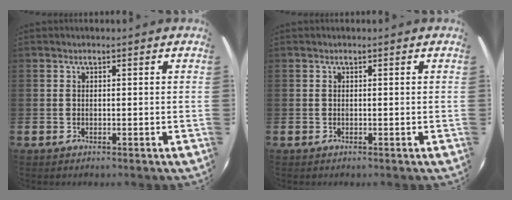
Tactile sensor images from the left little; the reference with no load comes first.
{"total": 0.0}